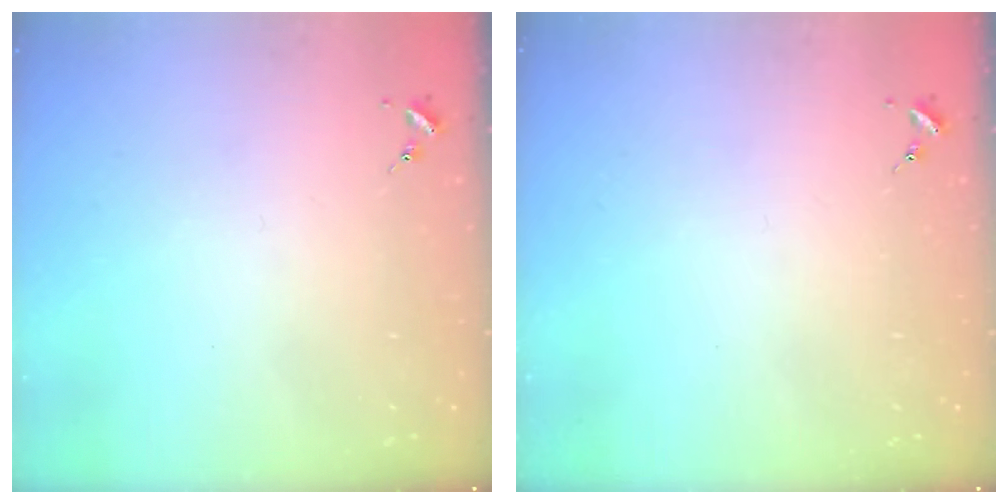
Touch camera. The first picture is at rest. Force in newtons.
{"total": 0.0}